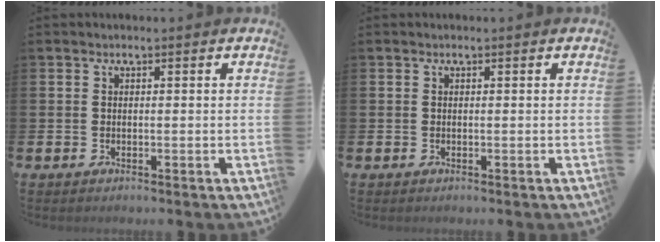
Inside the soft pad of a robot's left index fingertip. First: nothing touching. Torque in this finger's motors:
{"motor_torque": [0.00, 0.00, -0.01, 0.01]}